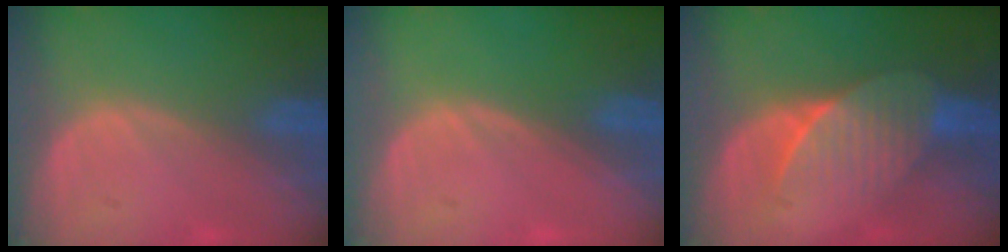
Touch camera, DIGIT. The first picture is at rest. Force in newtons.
{"total": 0.0}
{"total": 7.0, "press": 6.6, "slide": 2.3}